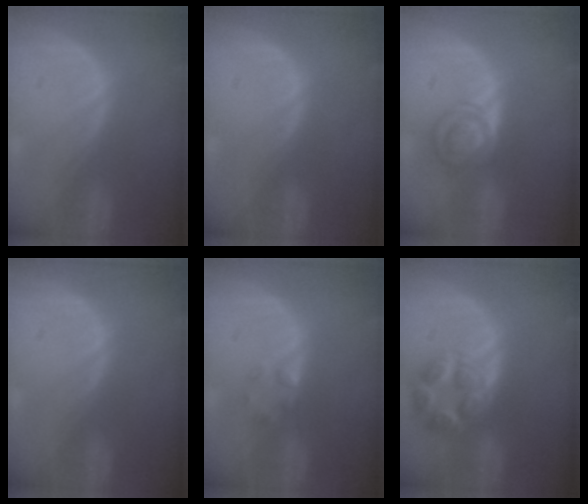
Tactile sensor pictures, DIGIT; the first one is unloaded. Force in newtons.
{"total": 0.0}
{"total": 5.2, "press": 5.2, "slide": 0.4}
{"total": 0.0}
{"total": 1.7, "press": 1.7, "slide": 0.2}
{"total": 7.6, "press": 6.7, "slide": 3.6}